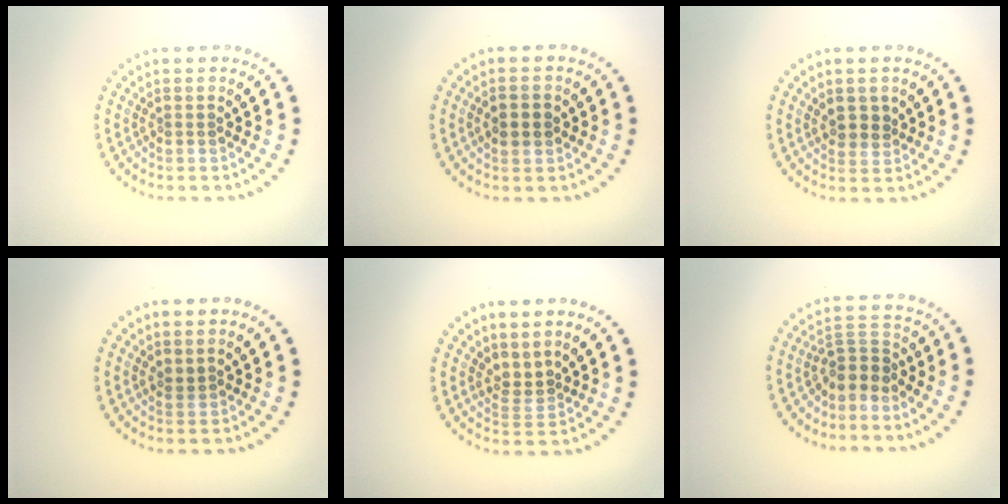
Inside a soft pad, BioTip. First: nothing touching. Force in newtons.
{"total": 2.1, "press": 2.1, "slide": 0.0}
{"total": 2.0, "press": 1.8, "slide": 0.7}
{"total": 0.8, "press": 0.7, "slide": 0.4}
{"total": 1.9, "press": 1.1, "slide": 1.5}
{"total": 2.8, "press": 2.1, "slide": 1.8}